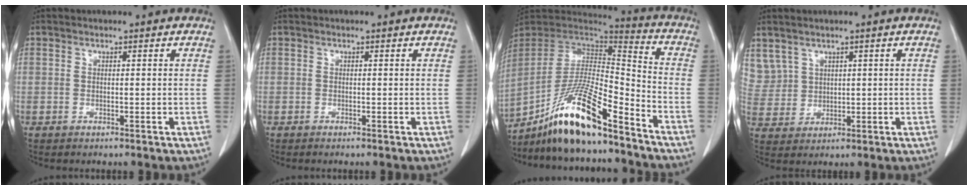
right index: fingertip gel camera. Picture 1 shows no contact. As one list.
[{"total": 0.5, "force": [-0.5, -0.1, 0.2], "torque": [-0.003, 0.001, -0.007]}, {"total": 17.5, "force": [-12.6, 2.3, 12.0], "torque": [-0.241, -0.004, -0.227]}, {"total": 6.5, "force": [3.9, 5.2, 0.6], "torque": [-0.023, 0.018, 0.097]}]